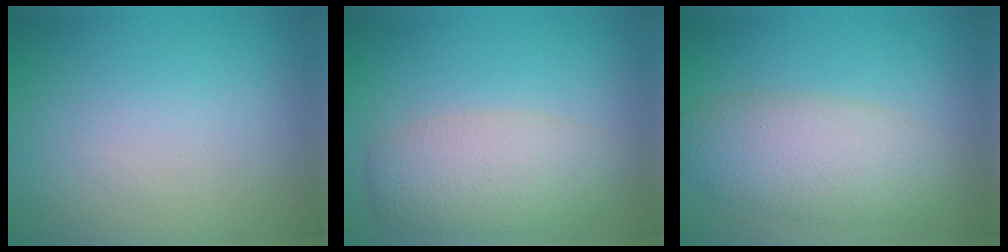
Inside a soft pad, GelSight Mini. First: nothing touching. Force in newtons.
{"total": 4.8, "press": 4.8, "slide": 0.2}
{"total": 5.3, "press": 5.3, "slide": 0.4}